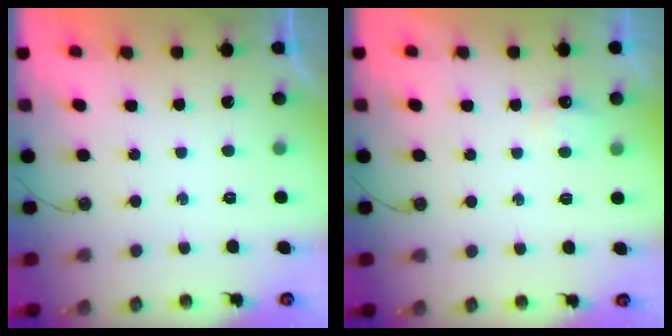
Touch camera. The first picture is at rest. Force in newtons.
{"total": 3.7, "press": 3.7, "slide": 0.6}